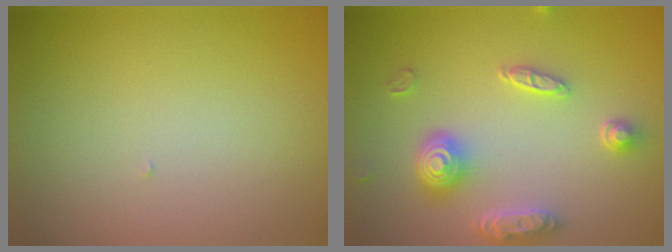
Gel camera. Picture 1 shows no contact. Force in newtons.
{"total": 4.7, "press": 3.8, "slide": 2.8}